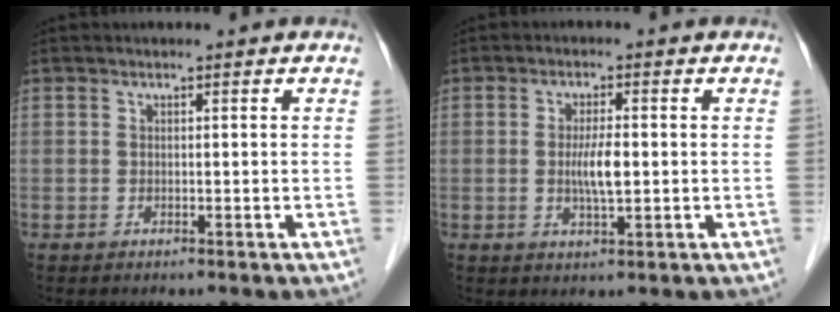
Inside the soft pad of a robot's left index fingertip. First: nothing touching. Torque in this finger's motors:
{"motor_torque": [0.65, 0.51, 0.15, 0.09]}